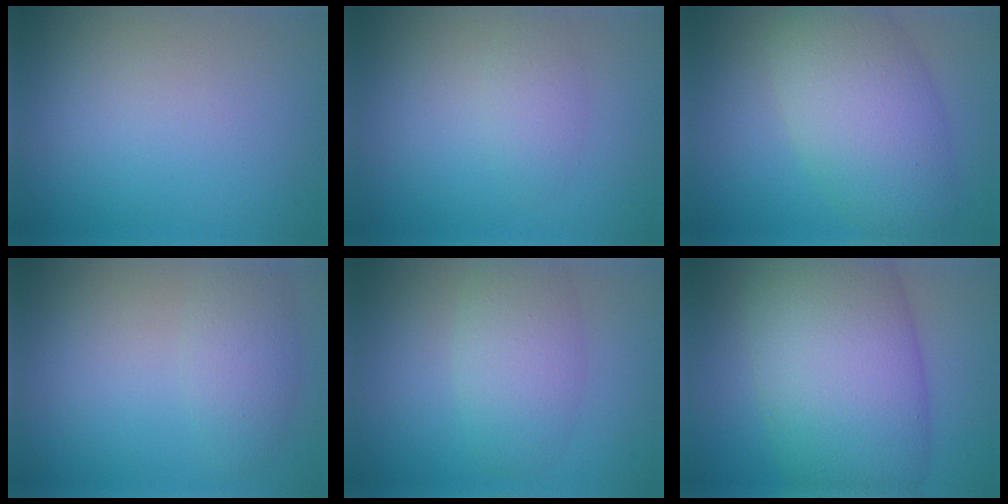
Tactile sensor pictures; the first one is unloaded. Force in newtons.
{"total": 1.8, "press": 1.8, "slide": 0.0}
{"total": 7.9, "press": 7.9, "slide": 0.4}
{"total": 2.7, "press": 2.7, "slide": 0.2}
{"total": 4.0, "press": 4.0, "slide": 0.3}
{"total": 13.9, "press": 13.9, "slide": 0.7}